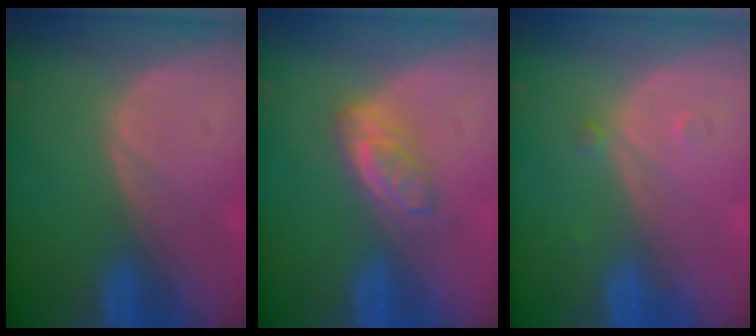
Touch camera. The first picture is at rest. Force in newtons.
{"total": 4.8, "press": 4.2, "slide": 2.4}
{"total": 0.8, "press": 0.8, "slide": 0.1}